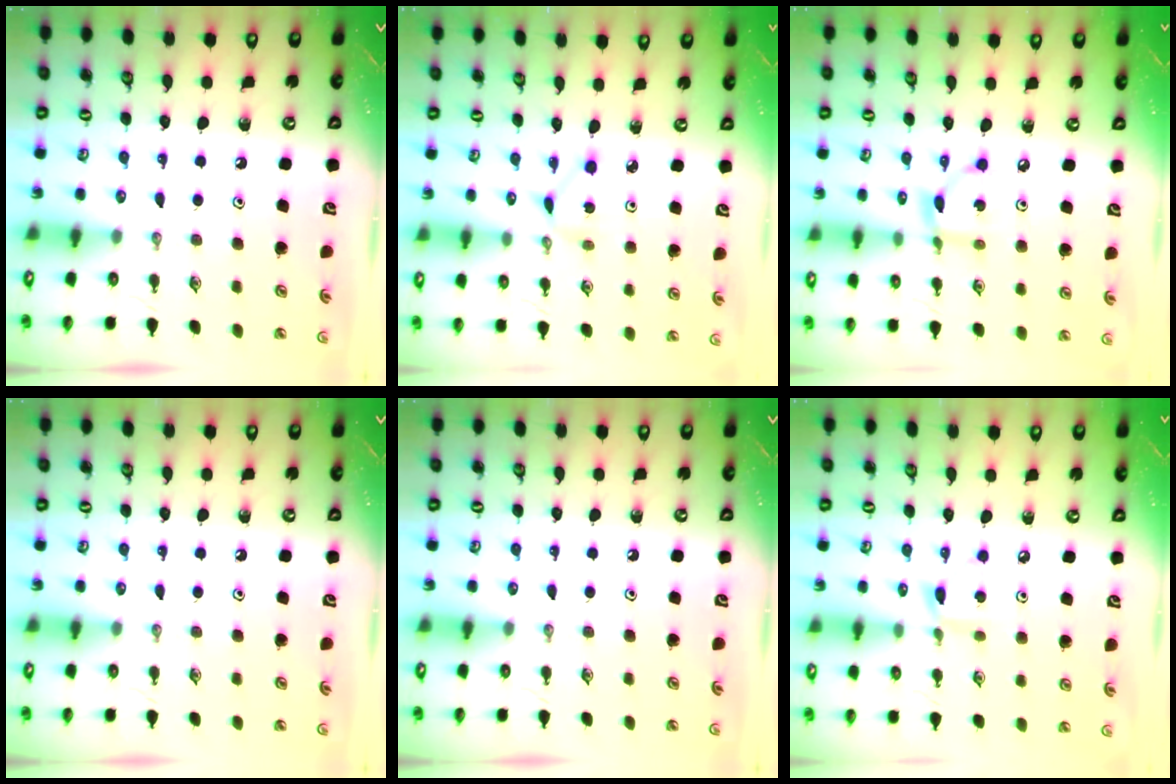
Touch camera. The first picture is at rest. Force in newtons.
{"total": 2.3, "press": 2.3, "slide": 0.3}
{"total": 5.1, "press": 5.0, "slide": 0.2}
{"total": 0.0}
{"total": 0.0}
{"total": 4.7, "press": 4.7, "slide": 0.6}